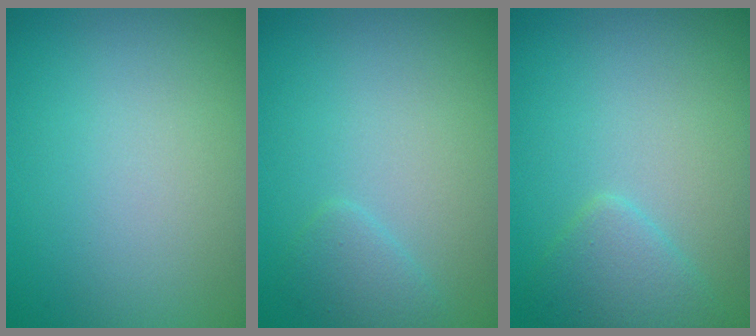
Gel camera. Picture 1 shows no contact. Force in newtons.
{"total": 1.4, "press": 1.4, "slide": 0.1}
{"total": 2.4, "press": 2.4, "slide": 0.1}